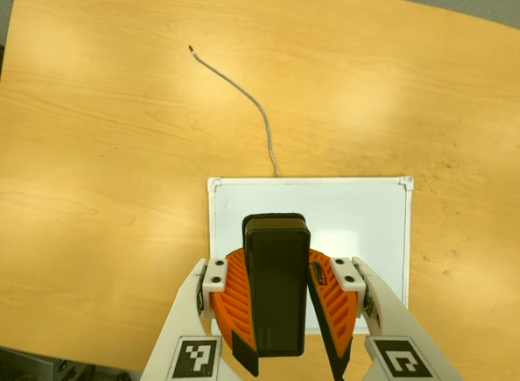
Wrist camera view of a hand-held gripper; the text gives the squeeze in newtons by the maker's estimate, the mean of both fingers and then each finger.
{"total": 10.6, "left": 10.2, "right": 11.0}